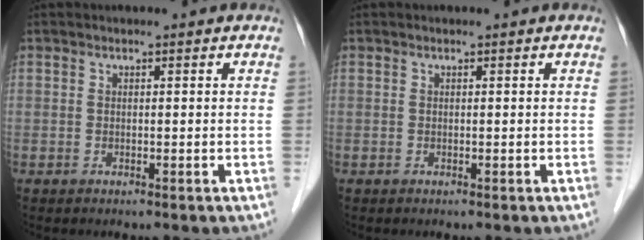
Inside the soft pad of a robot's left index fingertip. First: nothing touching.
{"total": 0.0}